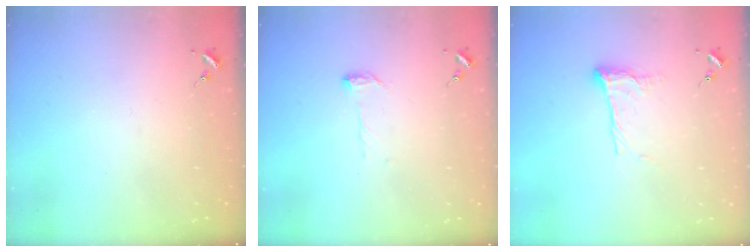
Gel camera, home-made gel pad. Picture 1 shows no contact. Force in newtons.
{"total": 5.8, "press": 5.7, "slide": 0.7}
{"total": 11.7, "press": 11.6, "slide": 1.0}